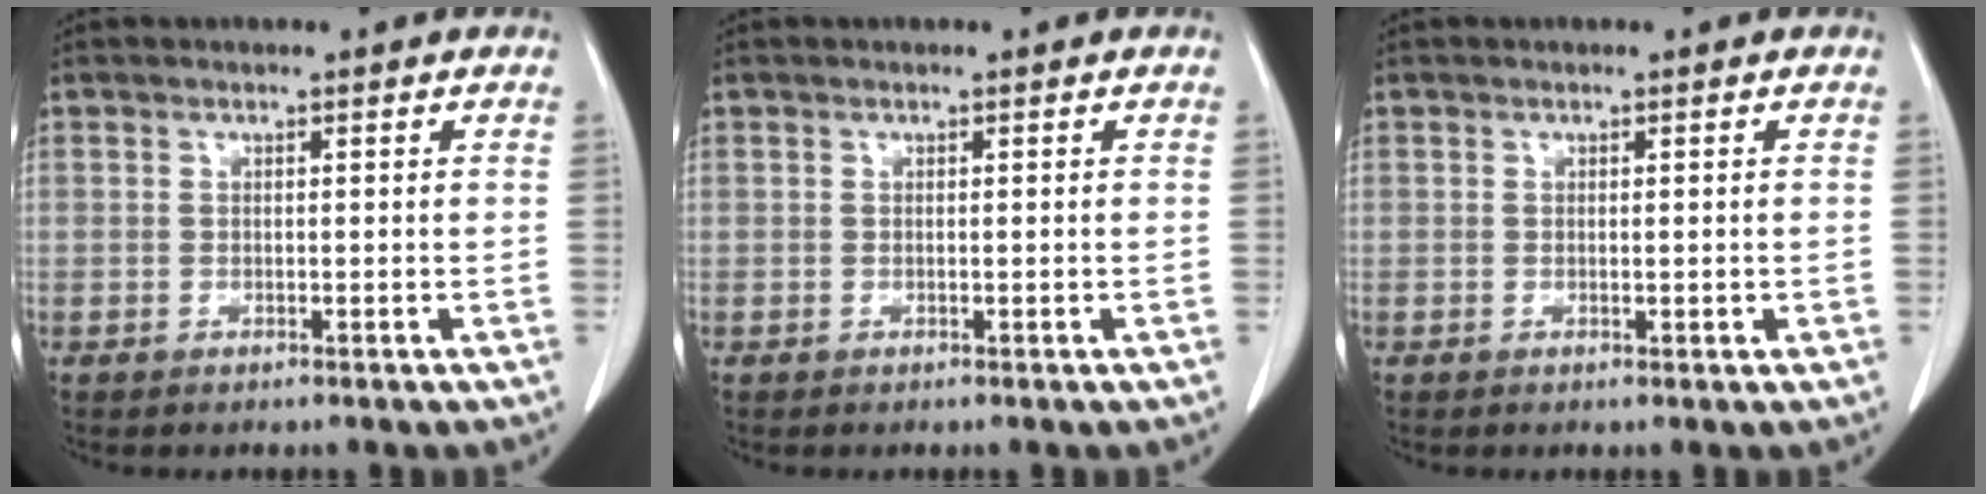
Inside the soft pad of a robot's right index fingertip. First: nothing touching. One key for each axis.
{"total": 0.0}
{"total": 0.7, "fx": 0.0, "fy": 0.4, "fz": 0.7, "tx": -0.010, "ty": -0.002, "tz": 0.002}